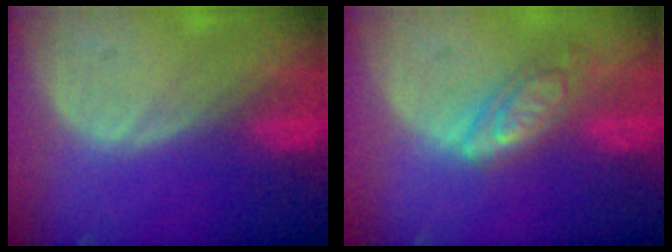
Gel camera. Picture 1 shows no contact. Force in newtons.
{"total": 6.4, "press": 5.6, "slide": 3.1}